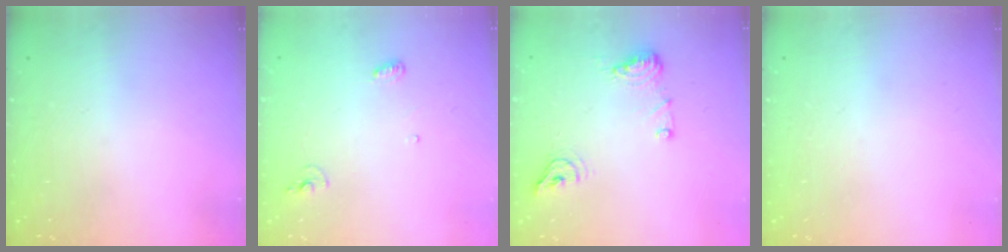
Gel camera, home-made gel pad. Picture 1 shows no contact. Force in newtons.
{"total": 5.4, "press": 5.2, "slide": 1.4}
{"total": 8.9, "press": 8.8, "slide": 1.4}
{"total": 0.0}